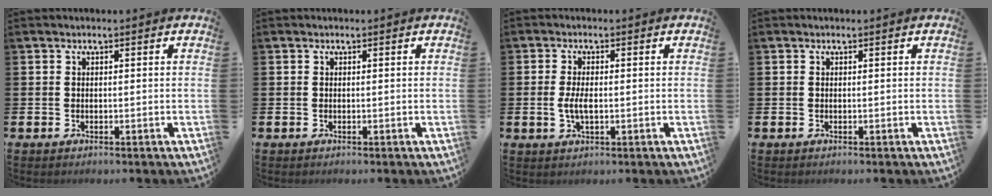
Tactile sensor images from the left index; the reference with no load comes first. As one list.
[{"total": 0.0}, {"total": 3.0, "force": [-0.3, 1.3, 2.7], "torque": [-0.051, -0.003, -0.010]}, {"total": 0.0}]